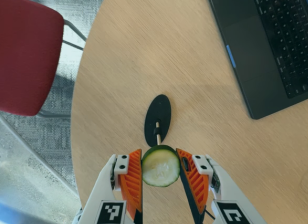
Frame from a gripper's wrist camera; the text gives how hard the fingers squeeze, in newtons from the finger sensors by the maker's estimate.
{"total": 9.7, "left": 9.9, "right": 9.5}